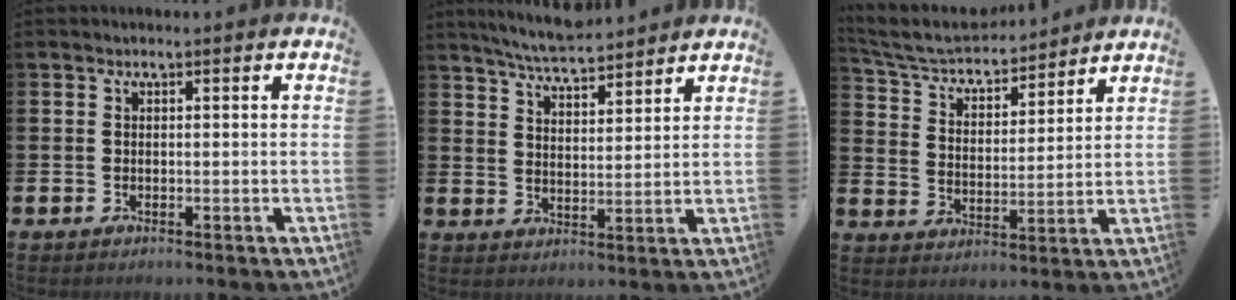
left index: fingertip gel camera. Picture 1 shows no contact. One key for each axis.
{"total": 6.5, "fx": 6.3, "fy": 0.5, "fz": 1.4, "tx": -0.054, "ty": -0.024, "tz": 0.117}
{"total": 6.6, "fx": 6.2, "fy": 1.5, "fz": 1.5, "tx": -0.066, "ty": -0.045, "tz": 0.108}